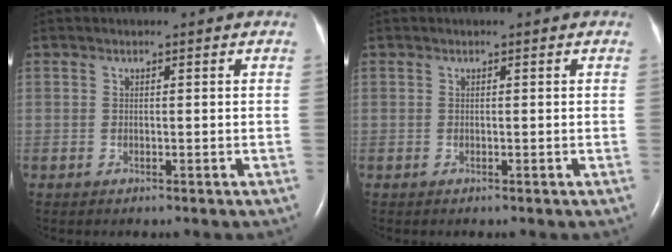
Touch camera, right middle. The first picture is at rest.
{"total": 0.0}